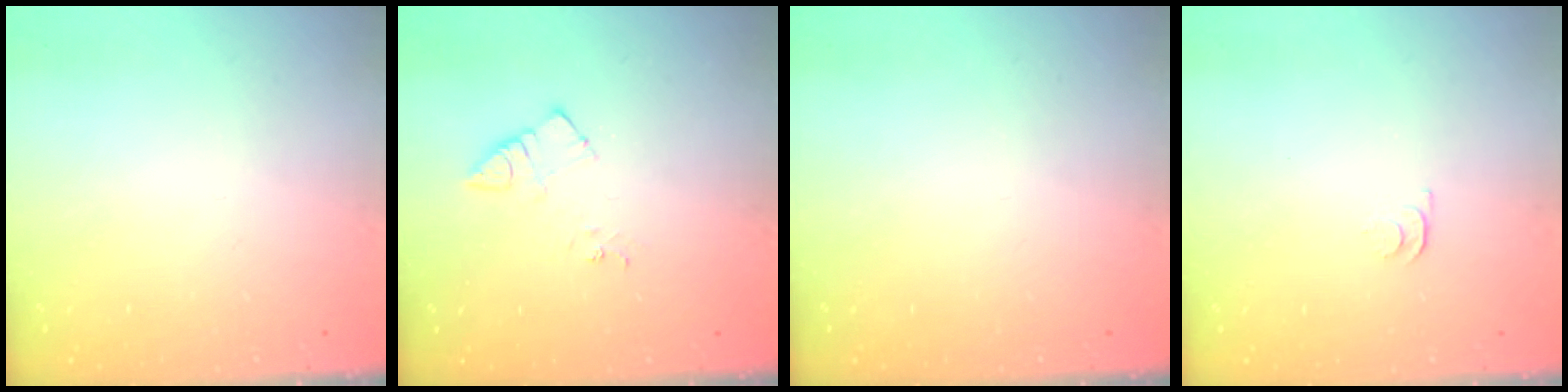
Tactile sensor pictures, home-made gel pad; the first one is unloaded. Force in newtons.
{"total": 5.2, "press": 5.2, "slide": 0.7}
{"total": 0.0}
{"total": 3.6, "press": 3.5, "slide": 0.8}